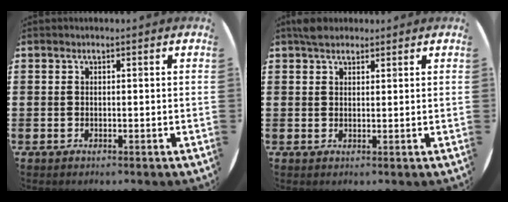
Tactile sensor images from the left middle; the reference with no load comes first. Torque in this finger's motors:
{"motor_torque": [0.70, -0.64, 0.02, 0.05]}